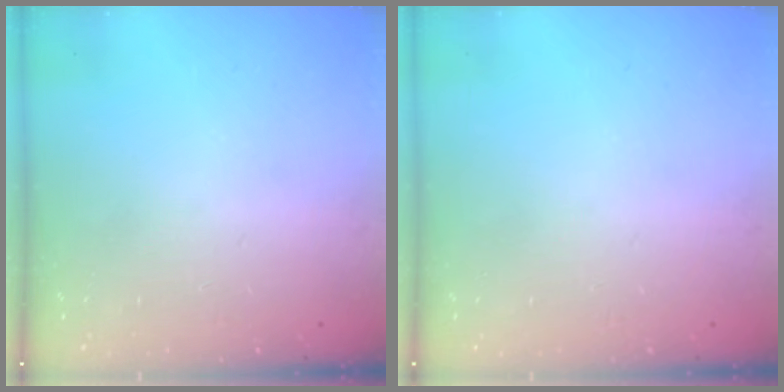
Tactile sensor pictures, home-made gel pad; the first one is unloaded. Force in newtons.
{"total": 0.0}